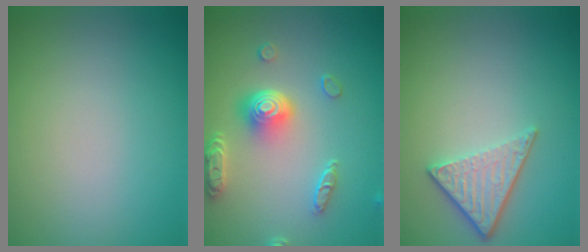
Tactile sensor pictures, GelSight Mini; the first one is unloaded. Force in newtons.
{"total": 4.9, "press": 3.7, "slide": 3.1}
{"total": 3.0, "press": 2.3, "slide": 2.0}